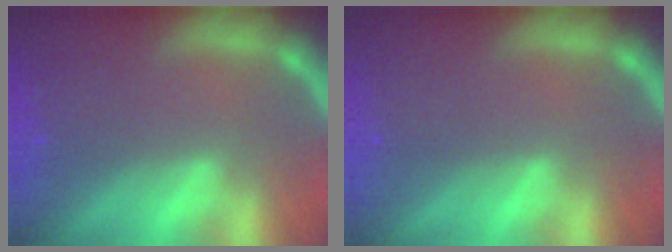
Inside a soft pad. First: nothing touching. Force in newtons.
{"total": 0.0}